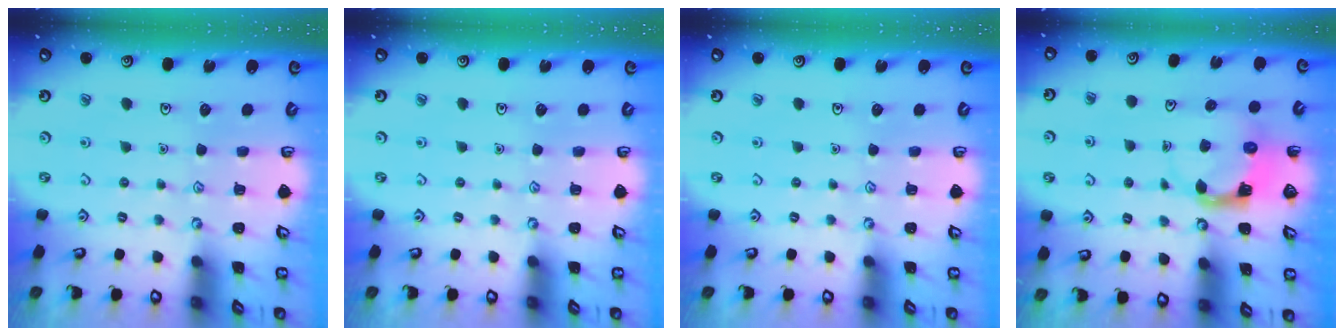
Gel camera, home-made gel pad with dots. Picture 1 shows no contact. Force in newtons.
{"total": 0.0}
{"total": 0.0}
{"total": 3.7, "press": 3.7, "slide": 0.6}